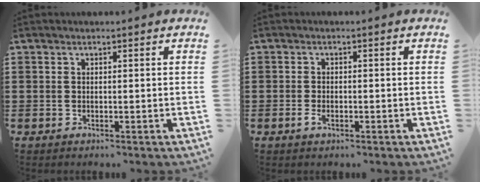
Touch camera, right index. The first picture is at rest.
{"total": 1.6, "force": [-0.7, 0.8, 1.3], "torque": [-0.031, -0.003, -0.015]}